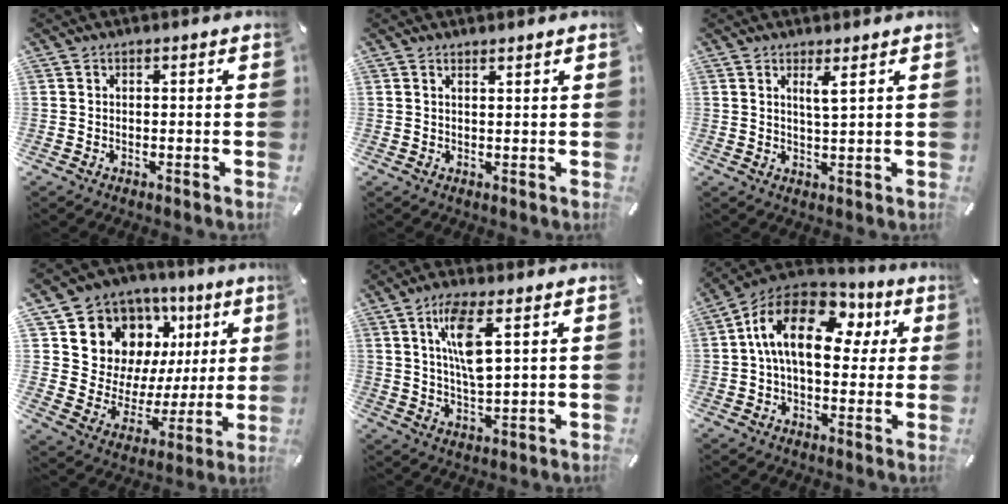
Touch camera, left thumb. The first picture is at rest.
{"total": 1.3, "force": [1.2, -0.2, 0.4], "torque": [-0.007, -0.003, 0.023]}
{"total": 3.1, "force": [1.9, 0.2, 2.5], "torque": [-0.049, -0.005, 0.029]}
{"total": 13.1, "force": [7.5, 10.3, 2.8], "torque": [-0.061, -0.075, 0.150]}
{"total": 10.1, "force": [4.1, 3.1, 8.6], "torque": [-0.166, -0.006, 0.067]}
{"total": 17.8, "force": [4.0, 10.9, 13.5], "torque": [-0.242, 0.001, 0.065]}